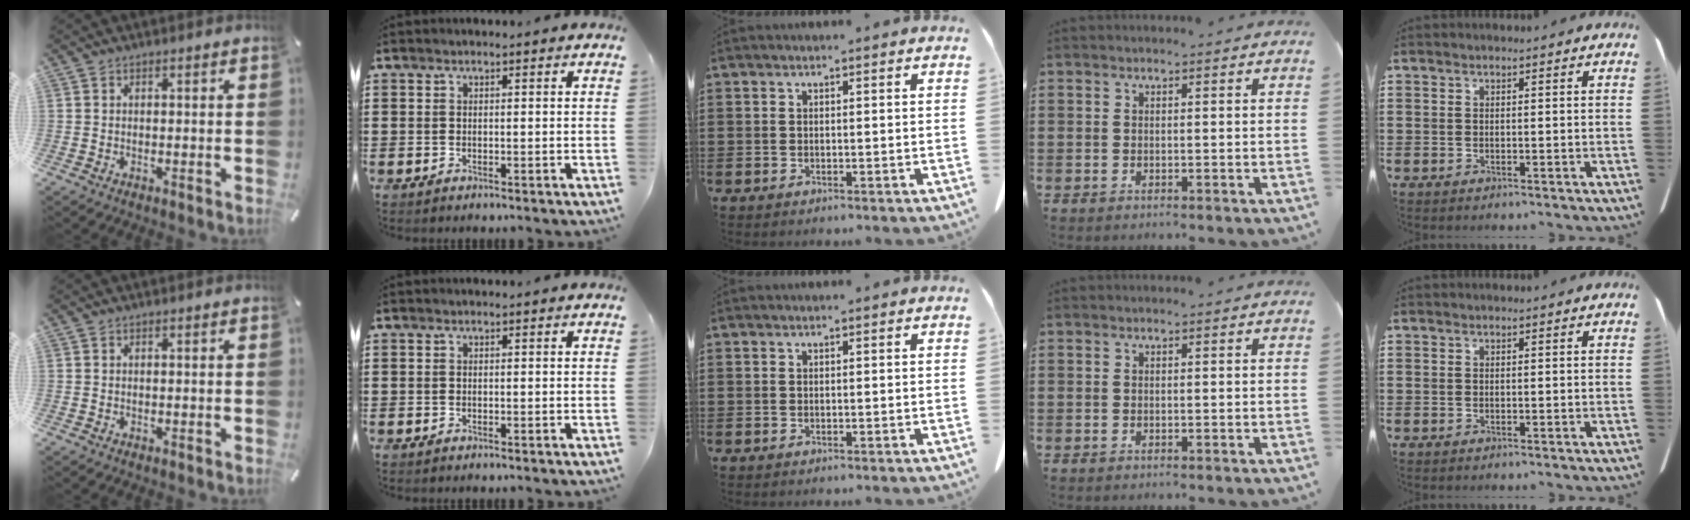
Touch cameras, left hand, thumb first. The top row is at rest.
{}